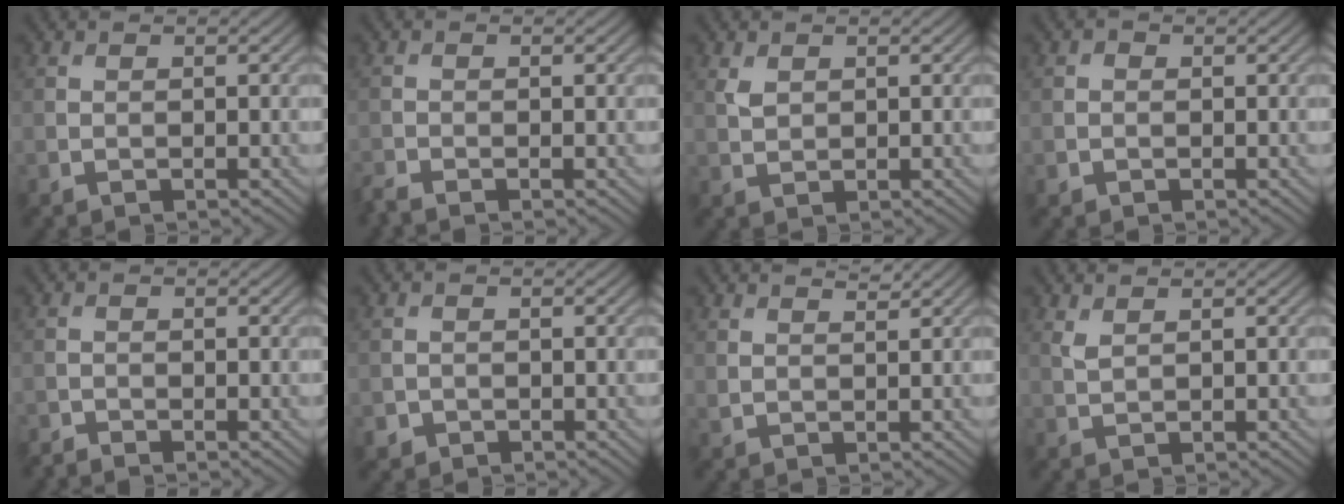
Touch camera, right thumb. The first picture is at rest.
{"total": 1.5, "force": [-1.3, 0.2, 0.5], "torque": [-0.016, -0.009, -0.035]}
{"total": 1.6, "force": [0.8, 1.0, 1.0], "torque": [-0.027, -0.001, 0.020]}
{"total": 0.9, "force": [-0.2, 0.9, 0.2], "torque": [-0.001, -0.002, -0.007]}
{"total": 1.2, "force": [-1.2, 0.0, 0.1], "torque": [0.000, -0.004, -0.028]}
{"total": 1.3, "force": [-0.7, 1.1, 0.1], "torque": [0.003, -0.004, -0.017]}
{"total": 1.6, "force": [1.5, 0.3, 0.6], "torque": [-0.020, 0.000, 0.031]}
{"total": 1.3, "force": [0.9, 0.4, 0.8], "torque": [-0.027, -0.001, 0.023]}